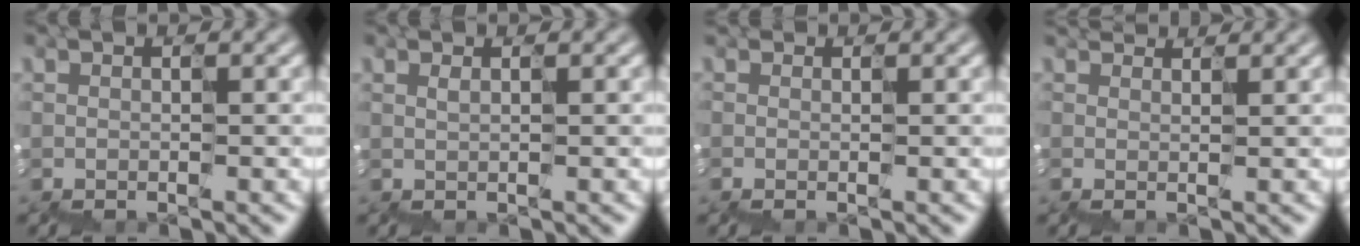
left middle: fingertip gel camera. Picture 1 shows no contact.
{"total": 0.7, "force": [0.6, -0.1, -0.4], "torque": [0.003, 0.009, 0.014]}
{"total": 0.0}
{"total": 2.3, "force": [1.9, 0.9, 0.9], "torque": [-0.003, 0.026, 0.025]}